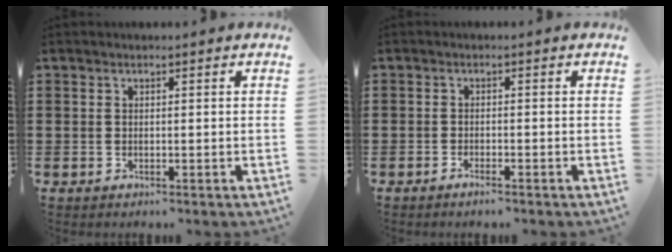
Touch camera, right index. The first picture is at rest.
{"total": 1.1, "force": [-1.0, 0.0, 0.5], "torque": [-0.010, -0.003, -0.019]}